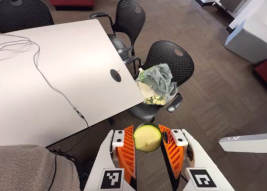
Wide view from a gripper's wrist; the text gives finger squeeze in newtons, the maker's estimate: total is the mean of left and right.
{"total": 11.3, "left": 11.4, "right": 11.3}